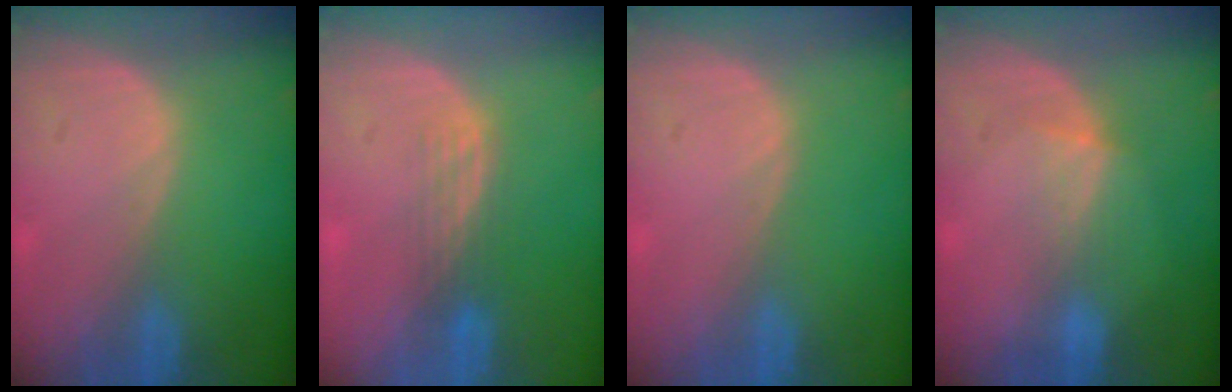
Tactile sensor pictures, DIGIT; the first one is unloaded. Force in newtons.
{"total": 3.1, "press": 2.7, "slide": 1.5}
{"total": 0.0}
{"total": 3.0, "press": 2.8, "slide": 1.1}